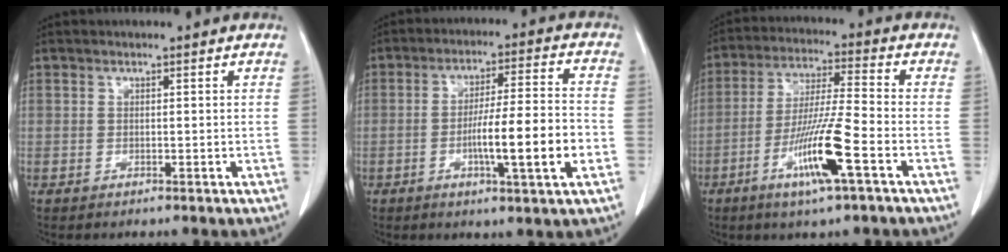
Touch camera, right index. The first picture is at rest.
{"total": 11.9, "force": [-3.2, 0.3, 11.5], "torque": [-0.186, 0.001, -0.054]}
{"total": 11.8, "force": [-5.0, -0.1, 10.7], "torque": [-0.207, -0.014, -0.095]}